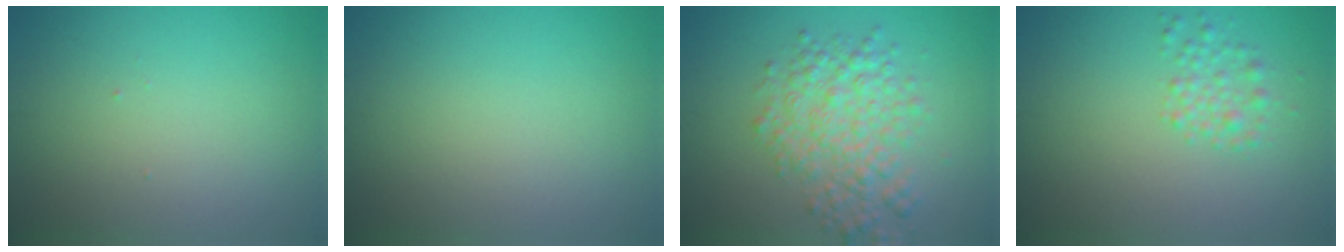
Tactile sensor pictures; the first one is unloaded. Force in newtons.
{"total": 0.0}
{"total": 4.7, "press": 4.7, "slide": 0.1}
{"total": 1.8, "press": 1.8, "slide": 0.1}